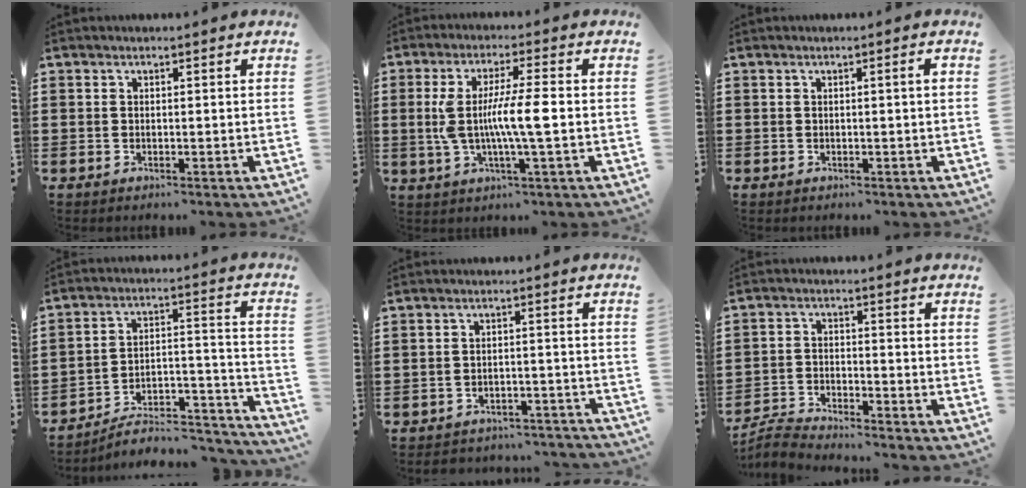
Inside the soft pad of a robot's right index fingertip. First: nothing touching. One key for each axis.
{"total": 8.1, "fx": -0.7, "fy": 0.6, "fz": 8.1, "tx": -0.163, "ty": -0.010, "tz": -0.023}
{"total": 0.9, "fx": 0.1, "fy": -0.1, "fz": 0.9, "tx": -0.016, "ty": 0.001, "tz": -0.001}
{"total": 6.4, "fx": -5.5, "fy": 2.0, "fz": 2.7, "tx": -0.039, "ty": 0.003, "tz": -0.104}
{"total": 2.8, "fx": -2.8, "fy": 0.3, "fz": -0.1, "tx": -0.005, "ty": -0.002, "tz": -0.060}
{"total": 3.9, "fx": -3.9, "fy": -0.1, "fz": 0.2, "tx": -0.022, "ty": -0.003, "tz": -0.086}